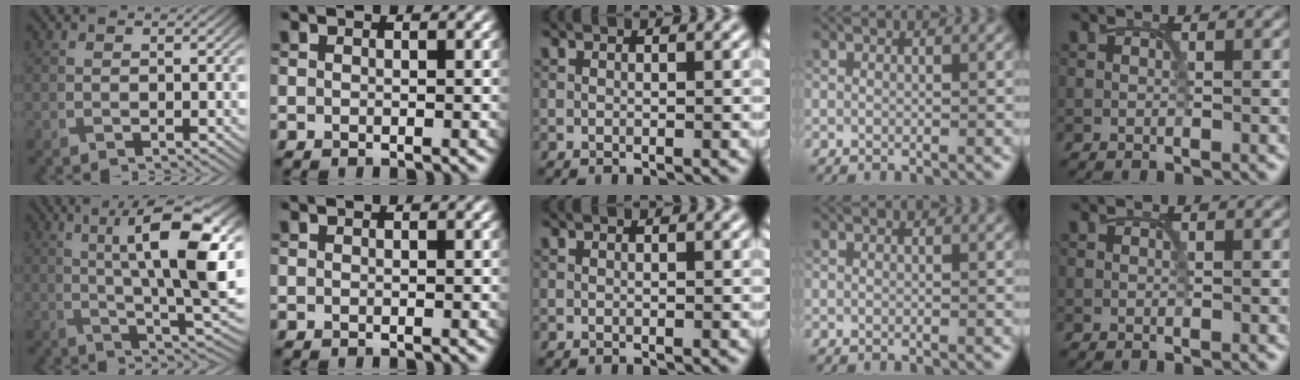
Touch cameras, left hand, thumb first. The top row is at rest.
{"thumb": {"total": 14.3, "force": [3.3, 3.8, 13.4], "torque": [-0.211, -0.001, 0.060]}}